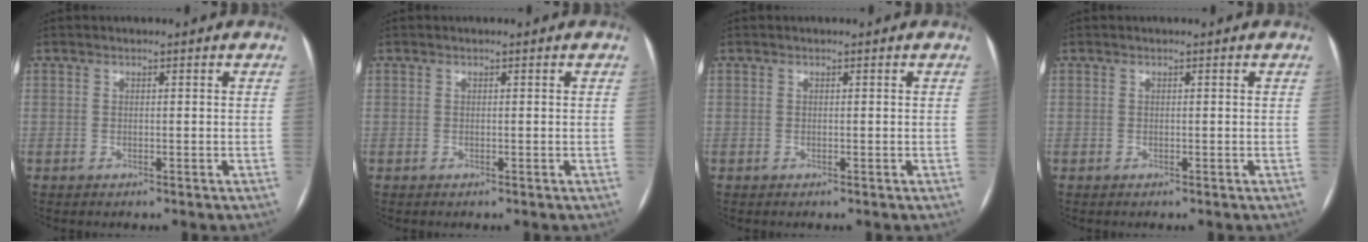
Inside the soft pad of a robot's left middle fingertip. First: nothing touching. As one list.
[{"total": 0.0}, {"total": 0.0}, {"total": 0.0}]